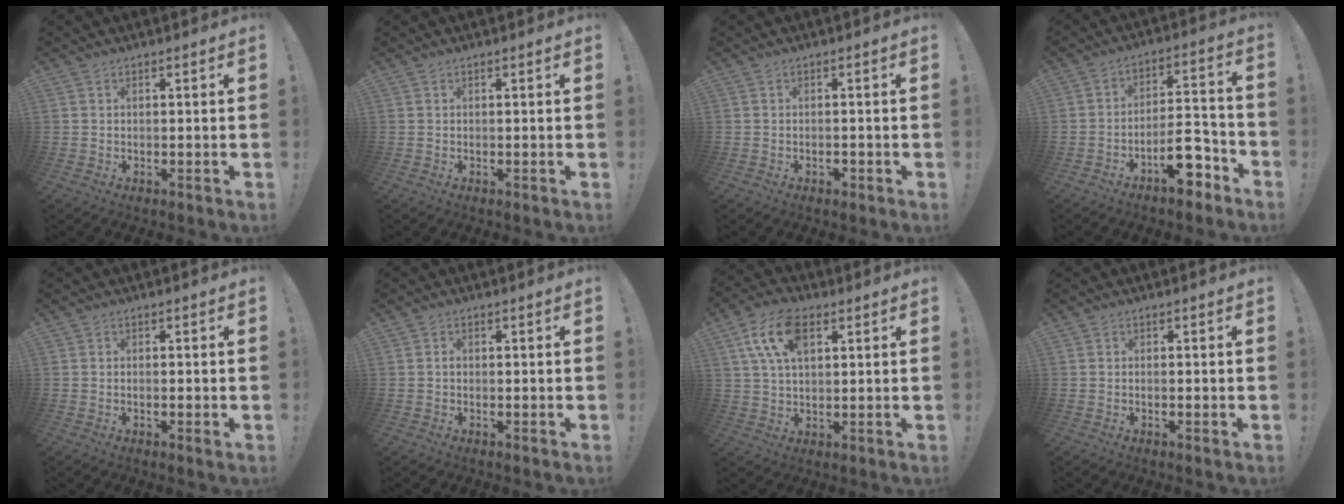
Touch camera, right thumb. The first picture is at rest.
{"total": 0.0}
{"total": 1.0, "force": [-0.8, 0.5, 0.4], "torque": [0.001, -0.002, -0.015]}
{"total": 12.5, "force": [-7.6, 5.2, 8.4], "torque": [-0.118, 0.059, -0.121]}
{"total": 1.3, "force": [-0.5, 0.3, 1.2], "torque": [-0.017, 0.000, -0.010]}
{"total": 0.8, "force": [-0.3, 0.6, 0.4], "torque": [-0.012, 0.005, -0.006]}
{"total": 12.3, "force": [4.7, 6.6, 9.2], "torque": [-0.178, 0.001, 0.087]}
{"total": 0.9, "force": [-0.5, 0.2, 0.7], "torque": [-0.017, 0.002, -0.008]}